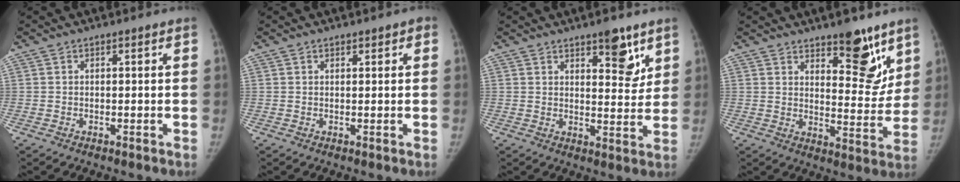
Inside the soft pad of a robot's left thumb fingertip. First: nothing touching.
{"total": 1.4, "force": [0.7, 1.1, 0.6], "torque": [0.009, -0.001, 0.006]}
{"total": 7.9, "force": [4.8, 3.3, 5.3], "torque": [-0.040, -0.031, 0.069]}
{"total": 12.2, "force": [8.0, 5.2, 7.7], "torque": [-0.051, -0.059, 0.120]}